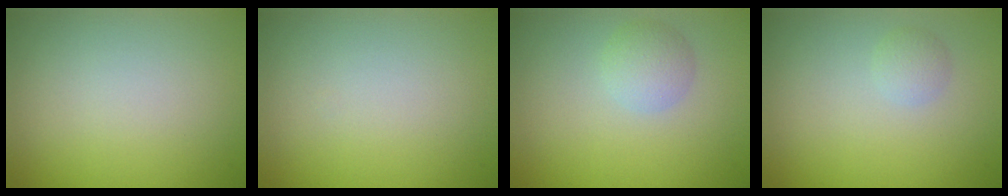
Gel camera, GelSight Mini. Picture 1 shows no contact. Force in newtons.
{"total": 0.0}
{"total": 2.2, "press": 2.2, "slide": 0.1}
{"total": 1.2, "press": 1.2, "slide": 0.0}